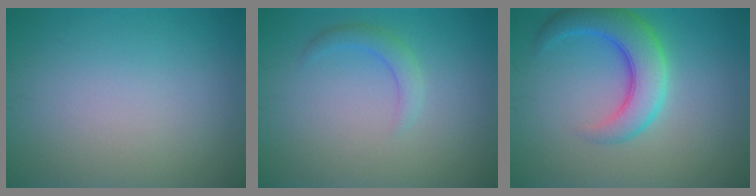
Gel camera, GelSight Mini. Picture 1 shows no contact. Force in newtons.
{"total": 1.7, "press": 1.7, "slide": 0.1}
{"total": 5.8, "press": 5.8, "slide": 0.3}